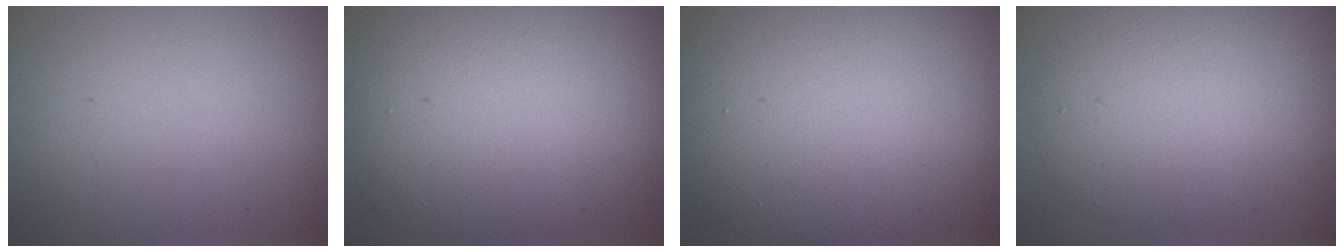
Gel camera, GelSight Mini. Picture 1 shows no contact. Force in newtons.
{"total": 11.3, "press": 11.3, "slide": 0.8}
{"total": 14.3, "press": 14.3, "slide": 0.9}
{"total": 6.8, "press": 6.8, "slide": 0.4}